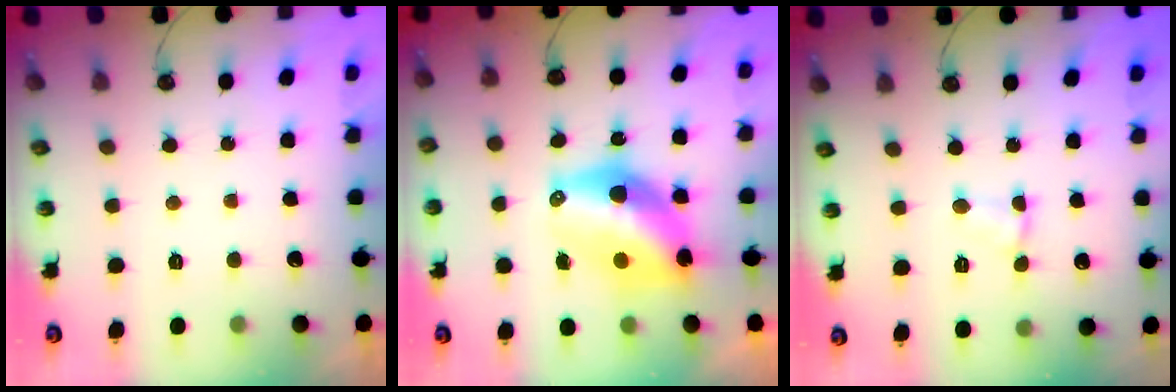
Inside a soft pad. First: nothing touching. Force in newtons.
{"total": 12.5, "press": 12.4, "slide": 1.0}
{"total": 1.8, "press": 1.8, "slide": 0.2}